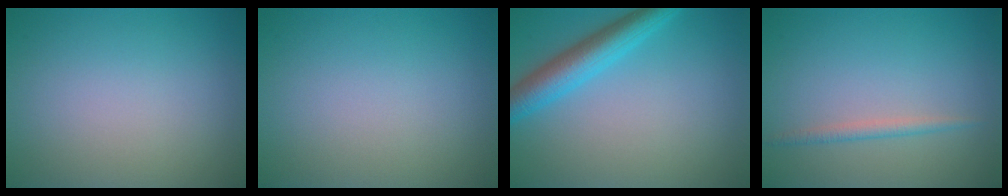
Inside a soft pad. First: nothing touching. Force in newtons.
{"total": 0.0}
{"total": 4.6, "press": 4.6, "slide": 0.1}
{"total": 1.2, "press": 1.2, "slide": 0.1}